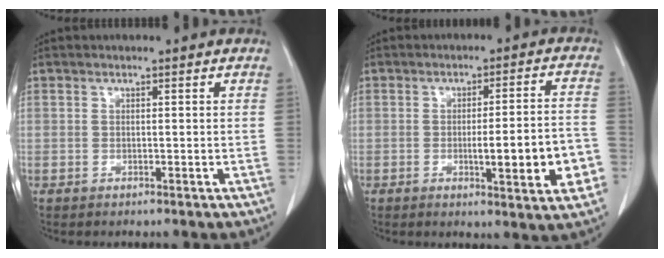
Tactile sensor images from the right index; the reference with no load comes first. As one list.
[{"total": 11.2, "force": [-3.1, 1.1, 10.7], "torque": [-0.139, 0.005, -0.037]}]